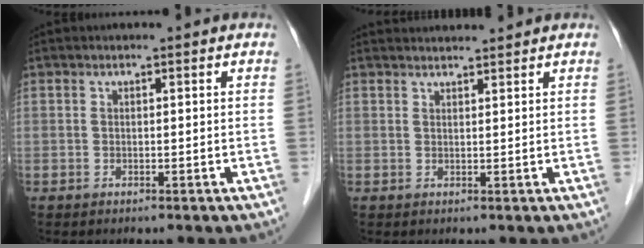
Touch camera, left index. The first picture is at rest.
{"total": 2.8, "force": [2.8, 0.0, 0.1], "torque": [-0.006, 0.022, 0.047]}